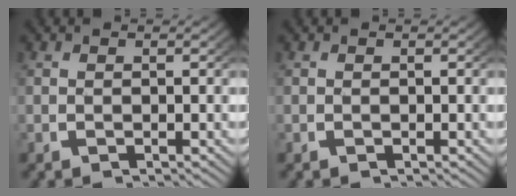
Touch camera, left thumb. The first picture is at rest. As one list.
[{"total": 0.0}]